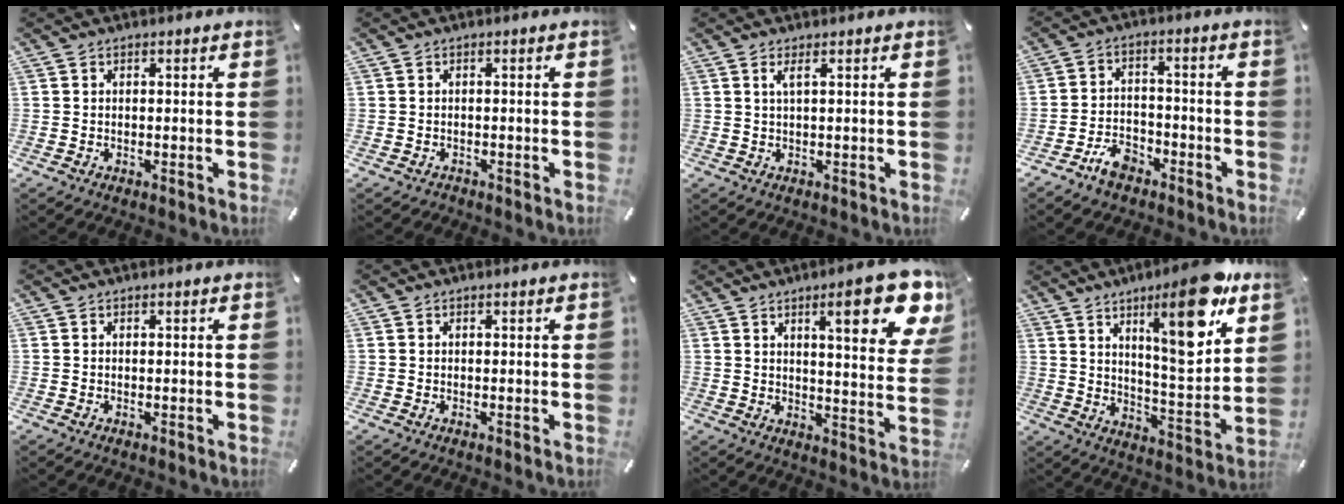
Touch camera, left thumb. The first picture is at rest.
{"total": 0.7, "force": [-0.5, 0.5, 0.0], "torque": [0.000, 0.004, -0.014]}
{"total": 2.1, "force": [0.8, 0.2, 1.9], "torque": [-0.040, 0.000, 0.012]}
{"total": 6.7, "force": [-4.7, 3.9, 2.7], "torque": [-0.048, 0.032, -0.088]}
{"total": 0.0}
{"total": 0.0}
{"total": 17.0, "force": [9.1, 4.3, 13.7], "torque": [-0.185, -0.049, 0.134]}
{"total": 17.9, "force": [10.1, 4.7, 14.0], "torque": [-0.203, -0.057, 0.152]}